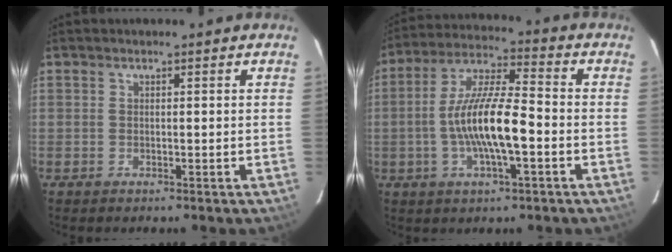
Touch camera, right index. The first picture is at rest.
{"total": 13.2, "force": [-3.0, 2.8, 12.6], "torque": [-0.244, 0.005, -0.060]}